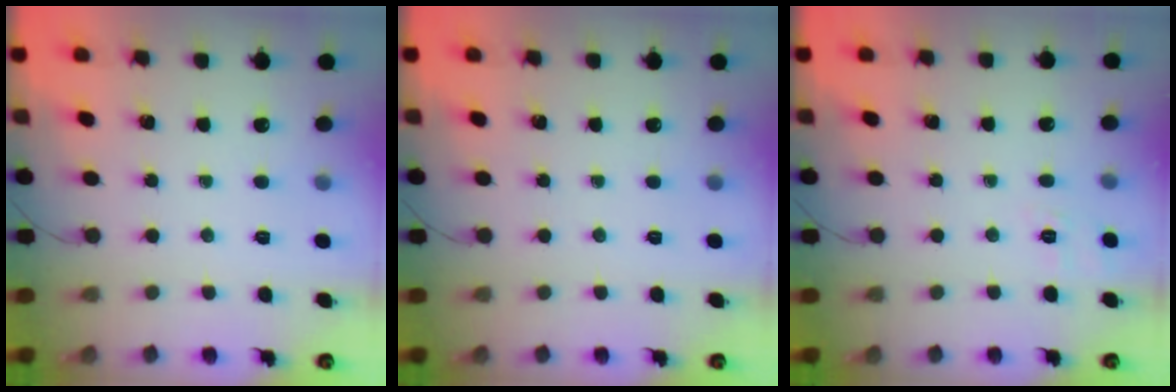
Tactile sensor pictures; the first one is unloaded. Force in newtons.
{"total": 0.0}
{"total": 2.7, "press": 2.0, "slide": 1.8}